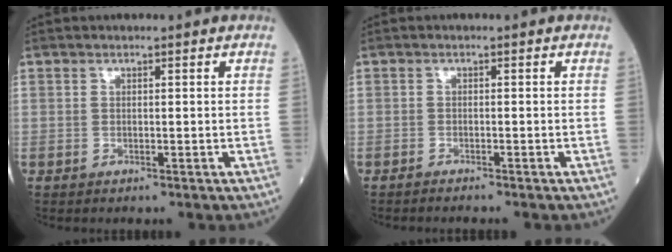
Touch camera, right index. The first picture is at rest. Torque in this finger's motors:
{"motor_torque": [-0.13, -0.15, 0.05, -0.02]}